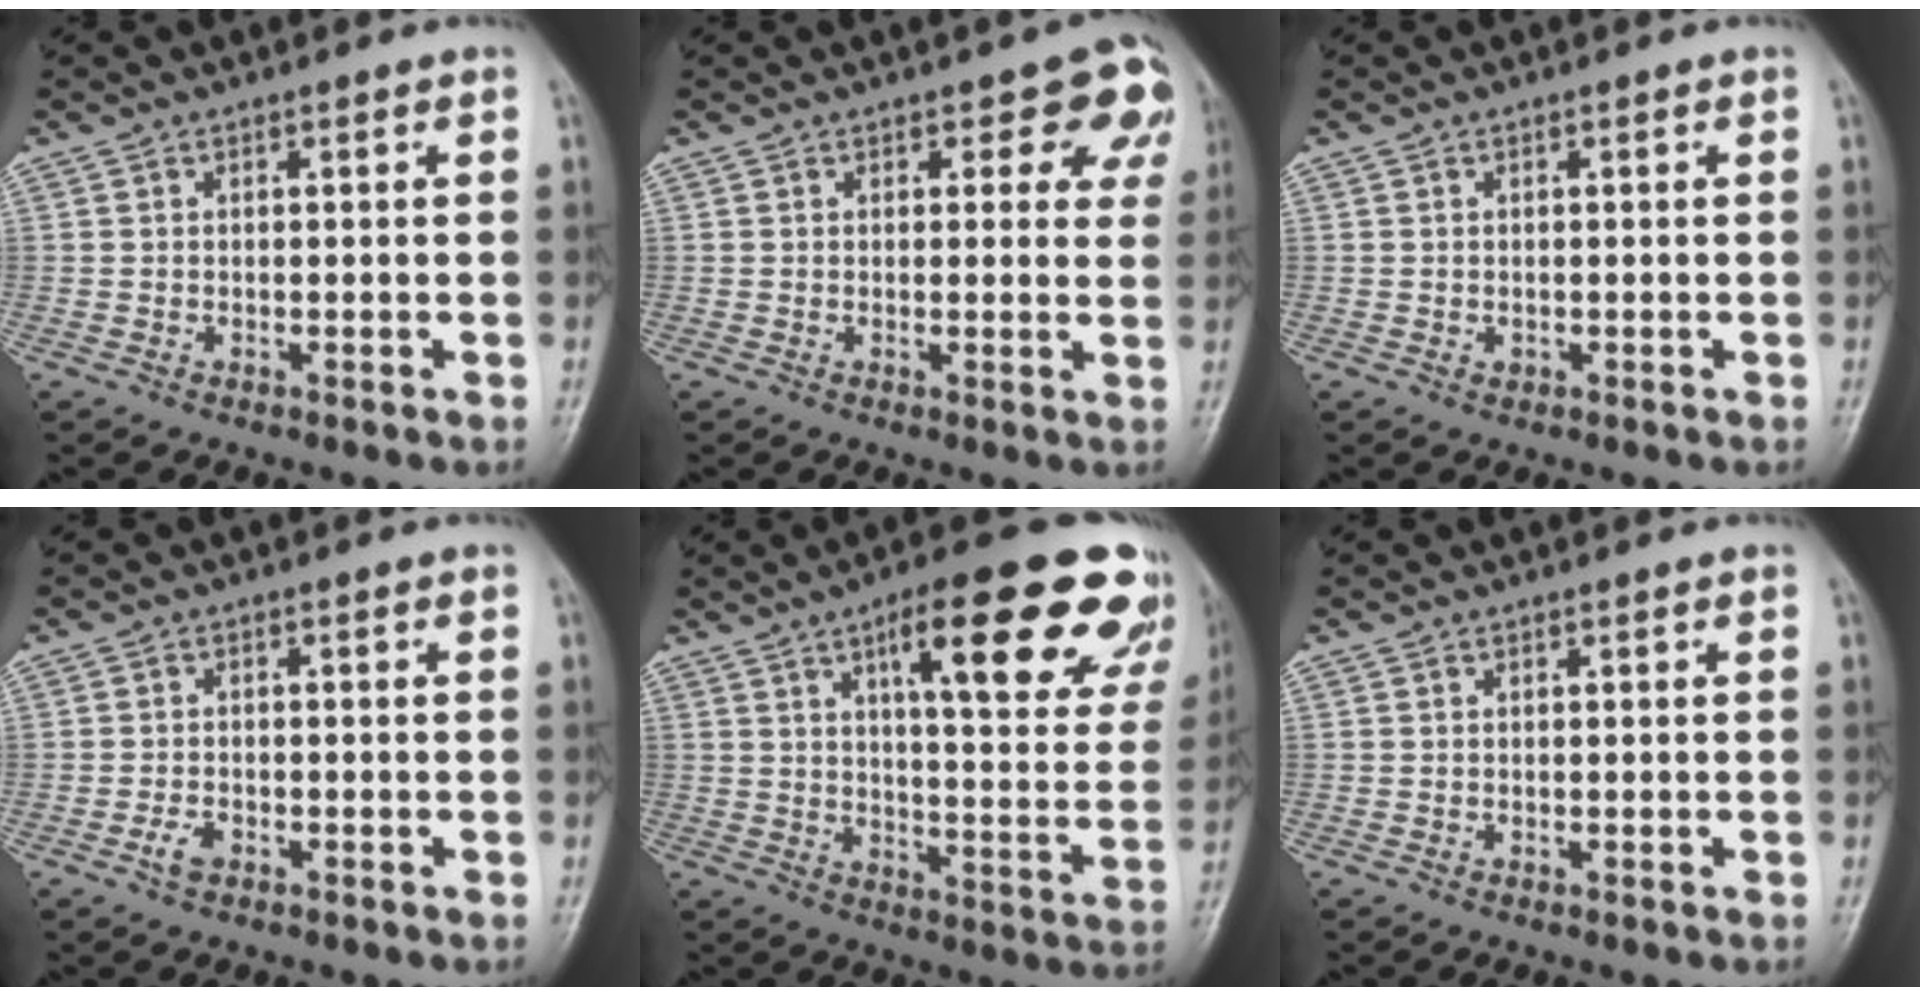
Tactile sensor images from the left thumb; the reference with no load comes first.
{"total": 7.1, "force": [3.8, 3.9, 4.6], "torque": [-0.006, -0.011, 0.037]}
{"total": 0.6, "force": [0.0, 0.6, 0.2], "torque": [0.002, 0.001, -0.001]}
{"total": 2.3, "force": [-1.2, 1.3, 1.3], "torque": [-0.026, 0.005, -0.024]}
{"total": 24.2, "force": [13.0, 6.9, 19.2], "torque": [-0.220, -0.033, 0.175]}
{"total": 0.0}